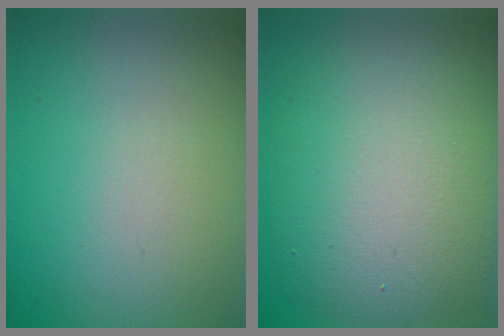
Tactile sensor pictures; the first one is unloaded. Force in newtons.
{"total": 10.6, "press": 10.6, "slide": 0.8}